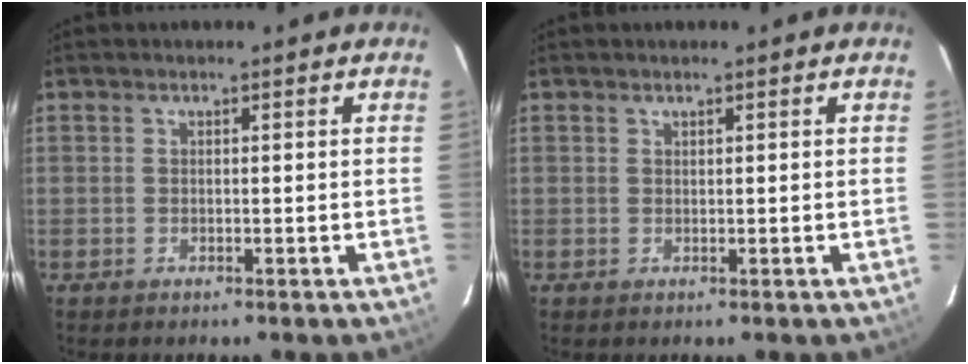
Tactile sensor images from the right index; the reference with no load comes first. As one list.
[{"total": 0.0}]